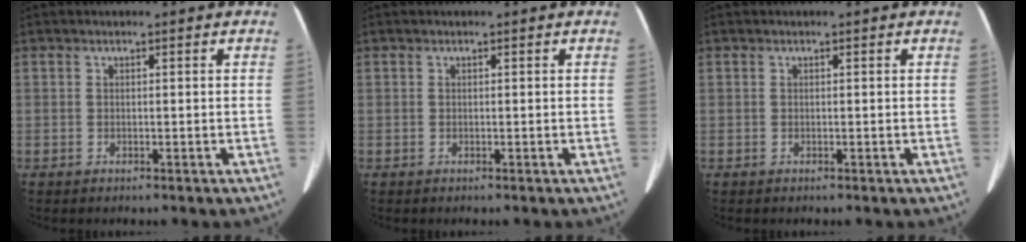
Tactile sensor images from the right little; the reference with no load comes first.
{"total": 0.0}
{"total": 0.0}